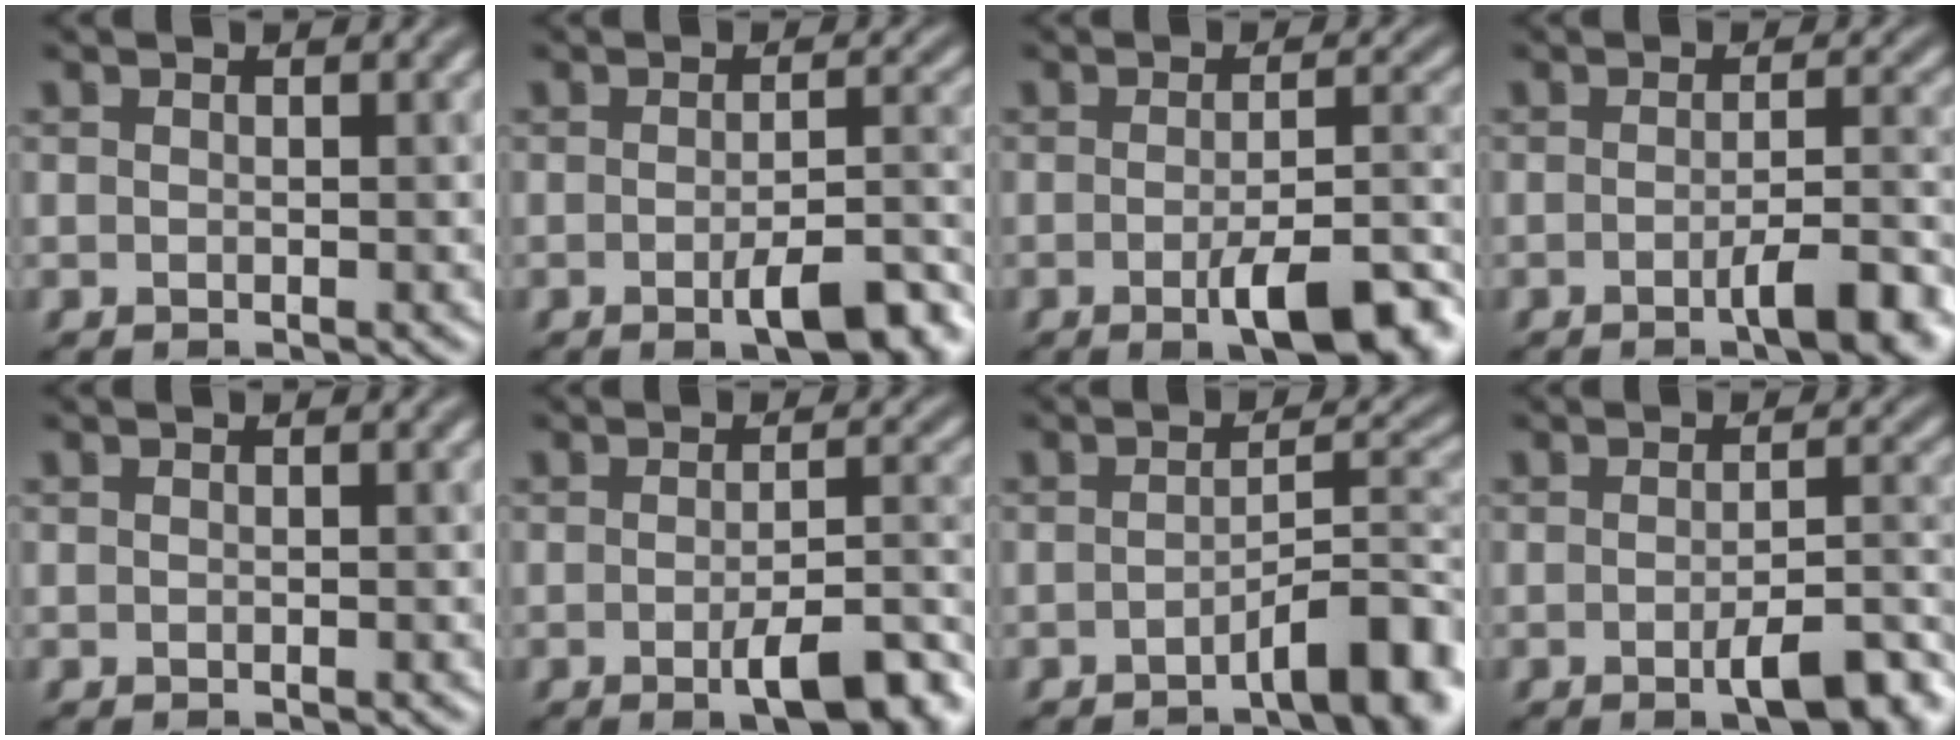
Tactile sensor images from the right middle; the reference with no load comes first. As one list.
[{"total": 5.8, "force": [-2.7, 1.6, 4.9], "torque": [-0.075, -0.002, -0.037]}, {"total": 7.3, "force": [-3.3, 1.9, 6.3], "torque": [-0.091, 0.000, -0.047]}, {"total": 5.0, "force": [-2.2, 1.0, 4.3], "torque": [-0.059, 0.004, -0.036]}, {"total": 0.0}, {"total": 6.4, "force": [-3.0, 1.7, 5.4], "torque": [-0.081, -0.001, -0.041]}, {"total": 5.2, "force": [-3.0, 1.0, 4.1], "torque": [-0.053, 0.012, -0.047]}, {"total": 5.6, "force": [-2.8, 1.5, 4.7], "torque": [-0.070, 0.000, -0.038]}]